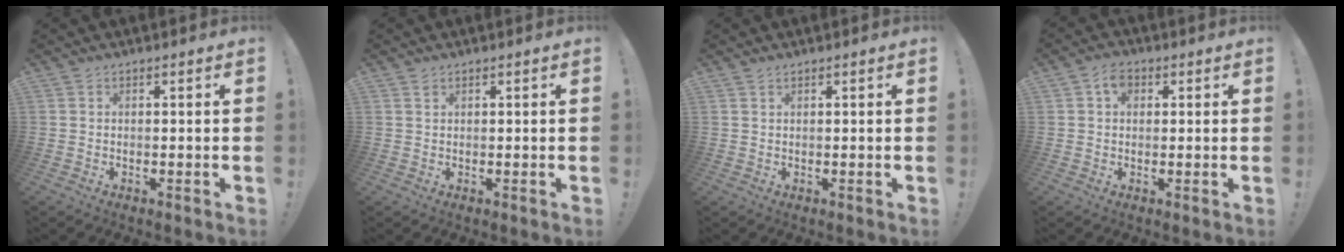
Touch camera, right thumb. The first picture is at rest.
{"total": 0.8, "force": [0.6, 0.6, 0.2], "torque": [-0.001, -0.001, 0.010]}
{"total": 0.6, "force": [0.5, 0.3, 0.3], "torque": [-0.014, 0.003, 0.011]}
{"total": 4.5, "force": [1.3, 3.3, 2.8], "torque": [-0.044, 0.005, 0.024]}